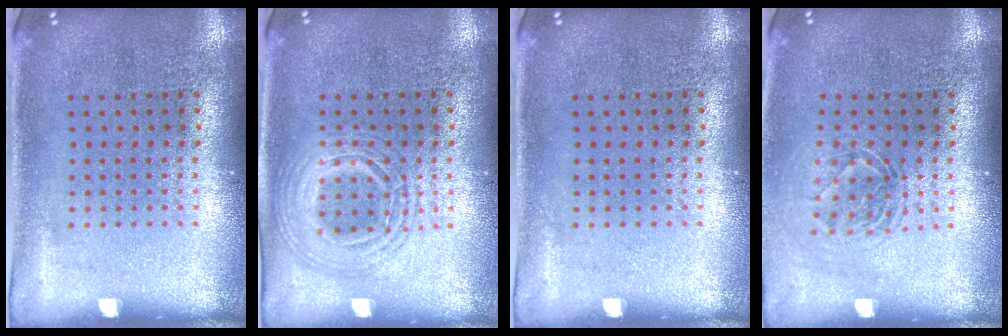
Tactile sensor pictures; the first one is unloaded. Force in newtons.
{"total": 2.8, "press": 2.7, "slide": 0.2}
{"total": 0.0}
{"total": 1.5, "press": 1.2, "slide": 0.9}